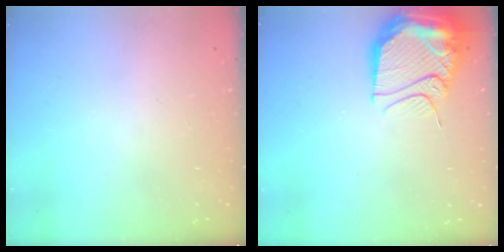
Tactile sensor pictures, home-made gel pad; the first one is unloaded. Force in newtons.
{"total": 15.8, "press": 15.6, "slide": 2.5}